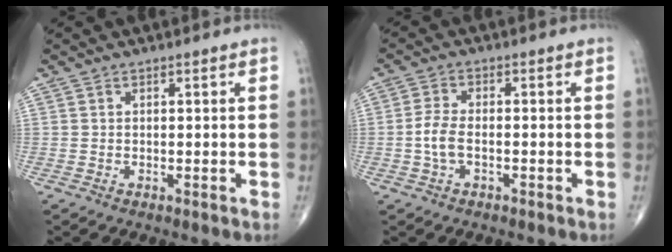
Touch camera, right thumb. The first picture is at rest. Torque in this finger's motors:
{"motor_torque": [-0.17, 0.24, 0.61, 0.09, 0.16]}